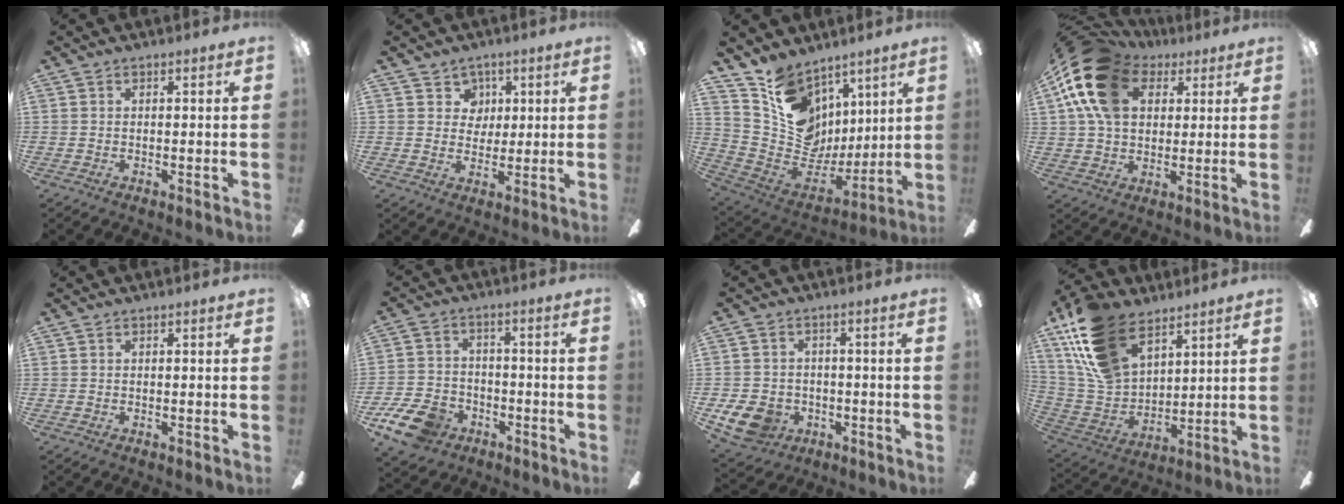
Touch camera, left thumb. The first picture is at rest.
{"total": 5.1, "force": [2.6, 4.4, 0.5], "torque": [-0.007, -0.005, 0.044]}
{"total": 15.2, "force": [7.2, 11.6, 6.5], "torque": [-0.114, -0.043, 0.150]}
{"total": 18.4, "force": [7.2, 12.8, 11.2], "torque": [-0.234, -0.007, 0.131]}
{"total": 0.0}
{"total": 11.2, "force": [-6.9, 7.1, 5.4], "torque": [-0.121, 0.043, -0.126]}
{"total": 7.9, "force": [-3.6, 6.2, 3.2], "torque": [-0.100, 0.016, -0.067]}
{"total": 19.9, "force": [12.6, 11.2, 10.5], "torque": [-0.237, -0.050, 0.239]}